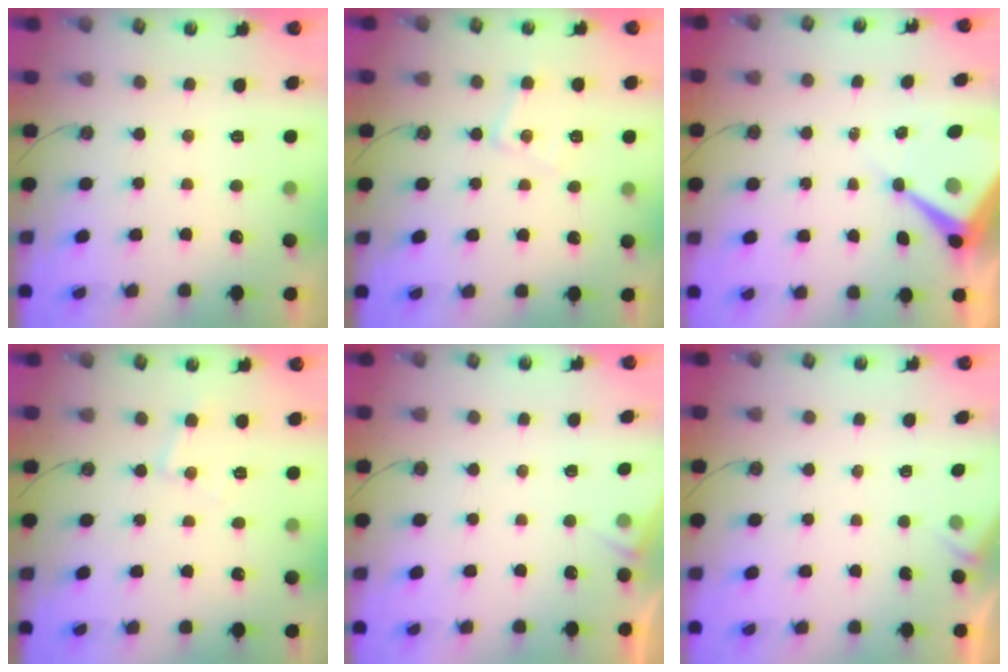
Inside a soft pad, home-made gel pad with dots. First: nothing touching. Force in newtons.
{"total": 7.6, "press": 7.6, "slide": 0.5}
{"total": 9.0, "press": 9.0, "slide": 0.9}
{"total": 6.2, "press": 6.2, "slide": 0.2}
{"total": 4.6, "press": 4.5, "slide": 0.6}
{"total": 1.8, "press": 1.8, "slide": 0.4}